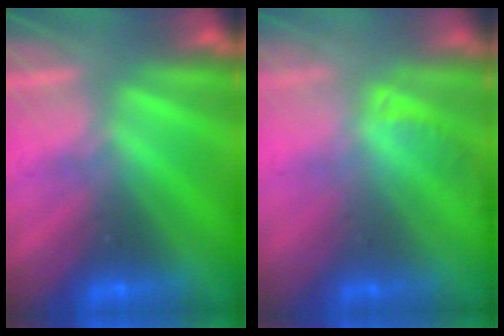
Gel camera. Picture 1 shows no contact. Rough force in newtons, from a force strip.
{"total": 1.1}